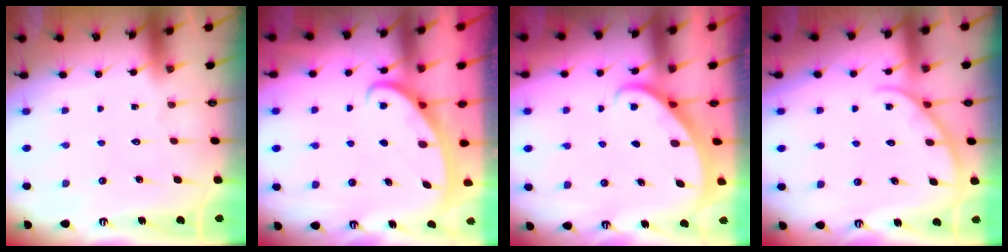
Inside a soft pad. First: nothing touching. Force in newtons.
{"total": 2.5, "press": 2.5, "slide": 0.4}
{"total": 1.9, "press": 1.9, "slide": 0.2}
{"total": 3.7, "press": 3.7, "slide": 0.3}